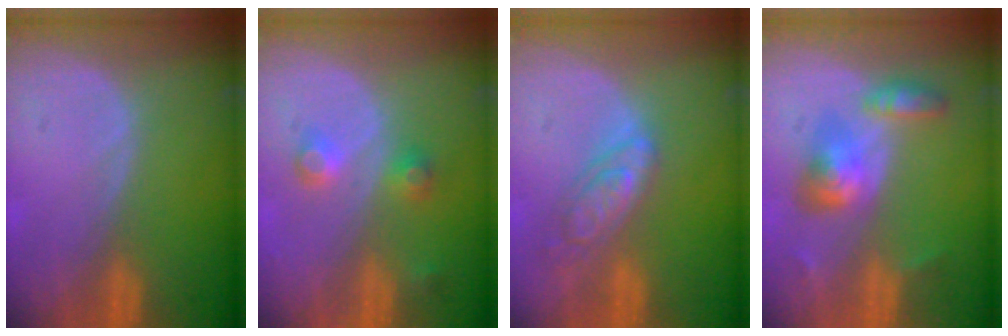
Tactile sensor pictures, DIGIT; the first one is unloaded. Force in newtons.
{"total": 3.7, "press": 3.7, "slide": 0.5}
{"total": 6.4, "press": 5.7, "slide": 3.0}
{"total": 5.9, "press": 5.9, "slide": 0.1}